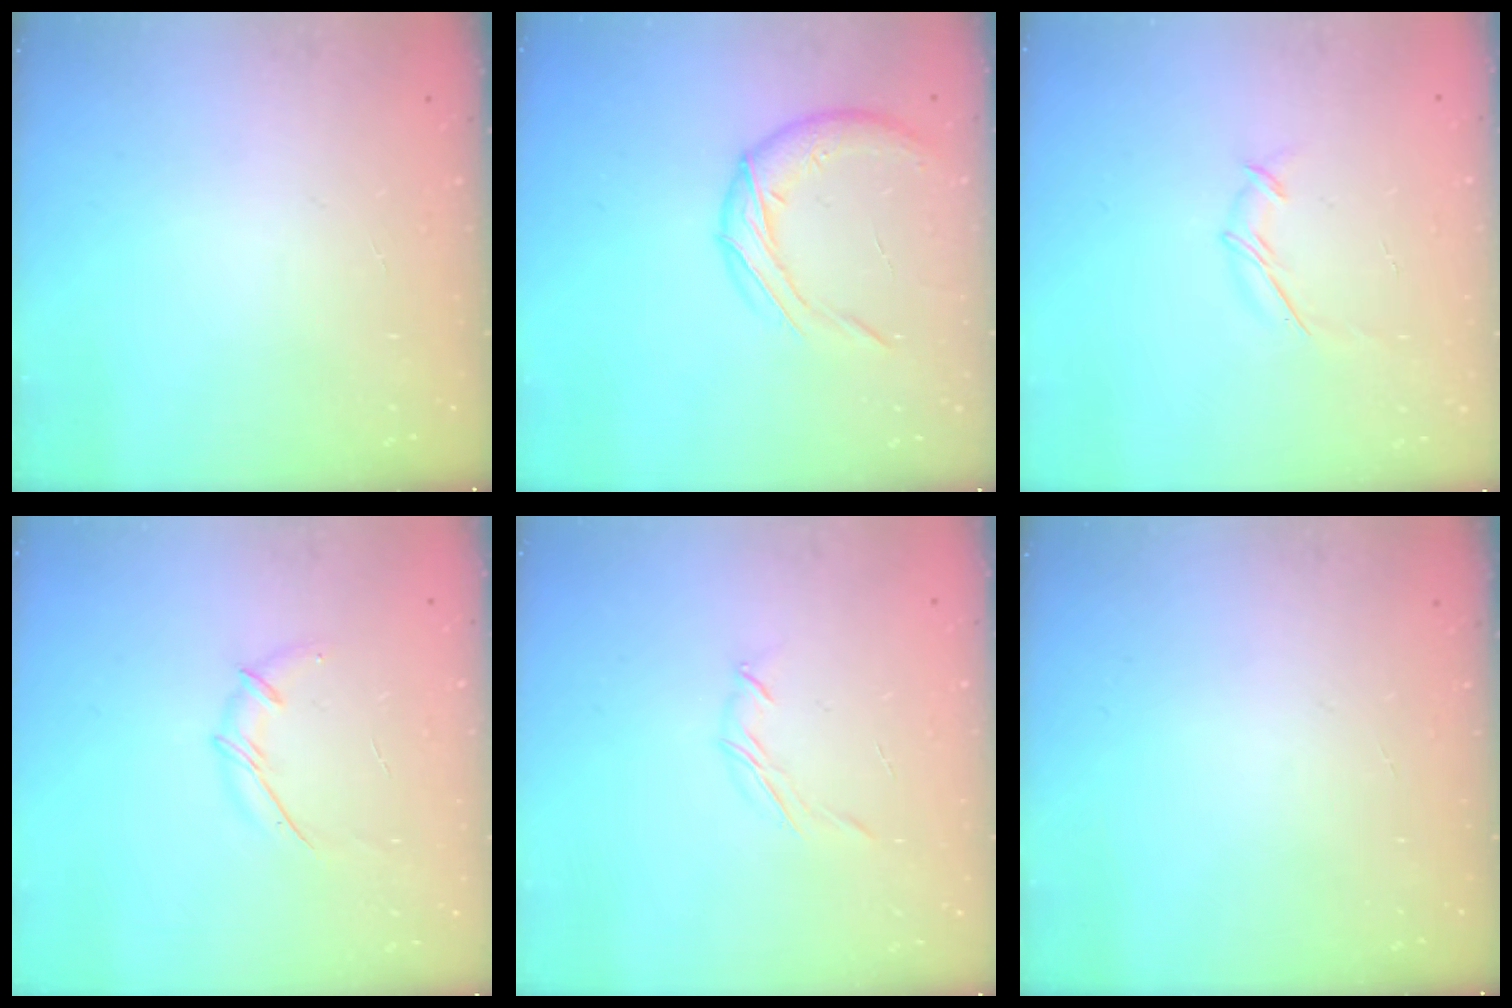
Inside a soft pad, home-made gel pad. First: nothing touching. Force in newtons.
{"total": 10.8, "press": 10.8, "slide": 0.4}
{"total": 5.6, "press": 5.6, "slide": 0.2}
{"total": 5.9, "press": 5.7, "slide": 1.3}
{"total": 3.6, "press": 3.5, "slide": 0.8}
{"total": 0.0}